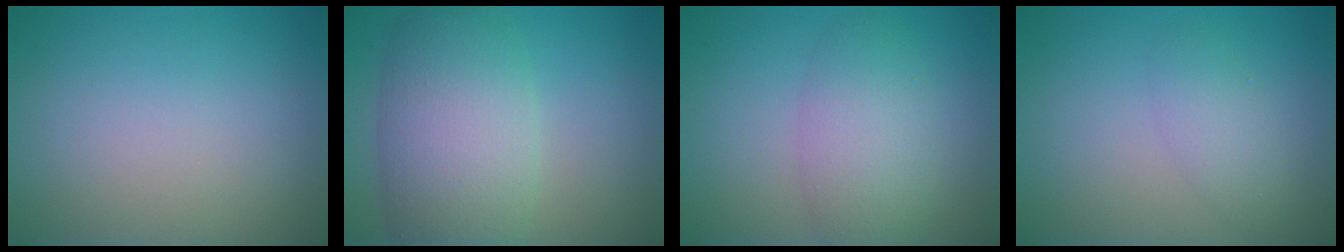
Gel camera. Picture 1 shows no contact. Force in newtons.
{"total": 8.3, "press": 8.3, "slide": 0.2}
{"total": 4.6, "press": 4.6, "slide": 0.0}
{"total": 1.9, "press": 1.9, "slide": 0.1}